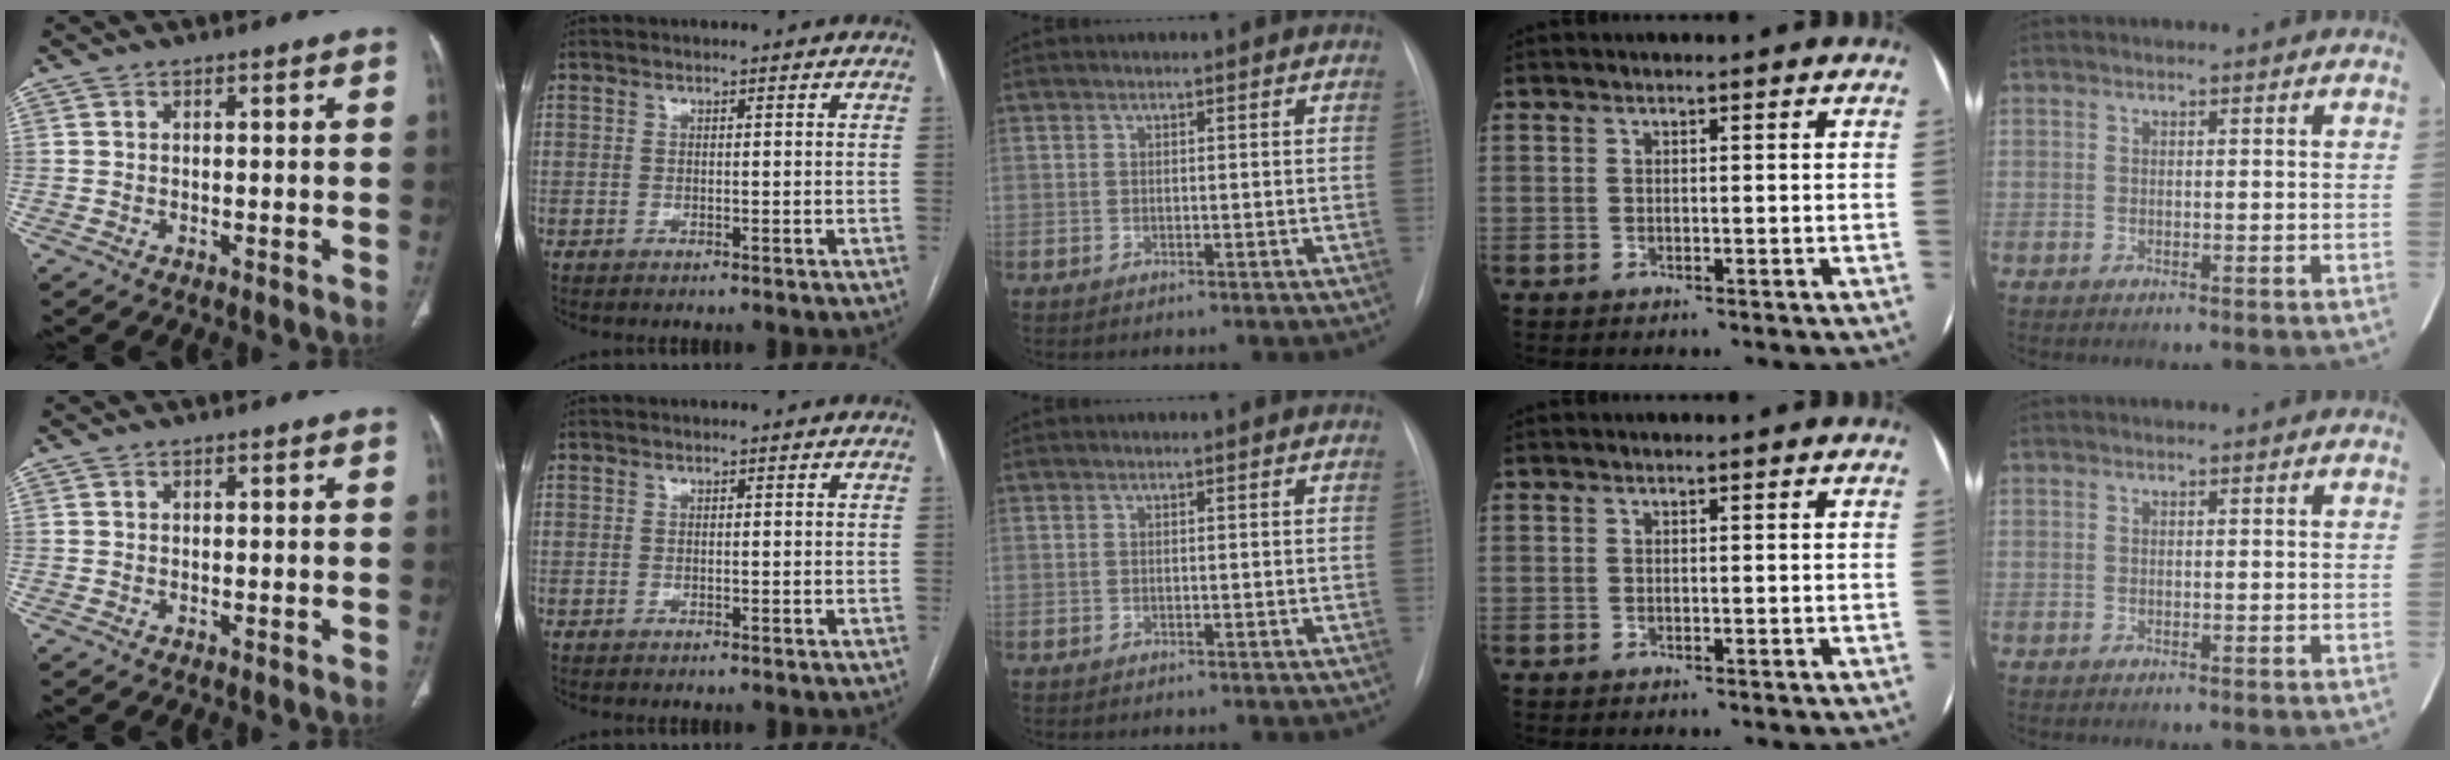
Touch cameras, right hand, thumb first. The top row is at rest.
{}